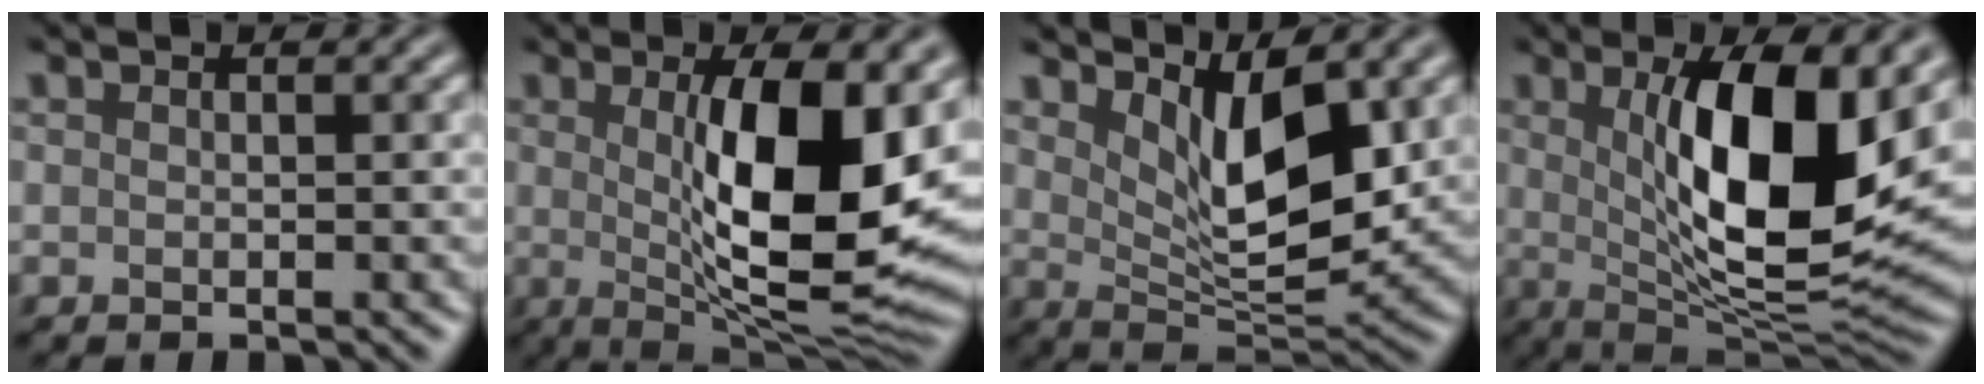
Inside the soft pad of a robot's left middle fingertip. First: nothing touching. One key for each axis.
{"total": 12.6, "fx": 1.0, "fy": 3.9, "fz": 11.9, "tx": -0.171, "ty": -0.012, "tz": 0.020}
{"total": 7.3, "fx": 2.5, "fy": 3.0, "fz": 6.1, "tx": -0.108, "ty": -0.023, "tz": 0.048}
{"total": 12.4, "fx": 2.2, "fy": 4.1, "fz": 11.5, "tx": -0.173, "ty": -0.009, "tz": 0.040}